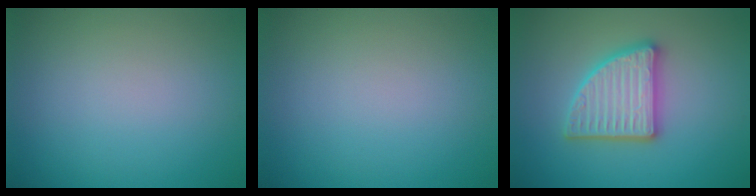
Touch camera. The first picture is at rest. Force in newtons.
{"total": 0.0}
{"total": 4.9, "press": 4.8, "slide": 0.7}